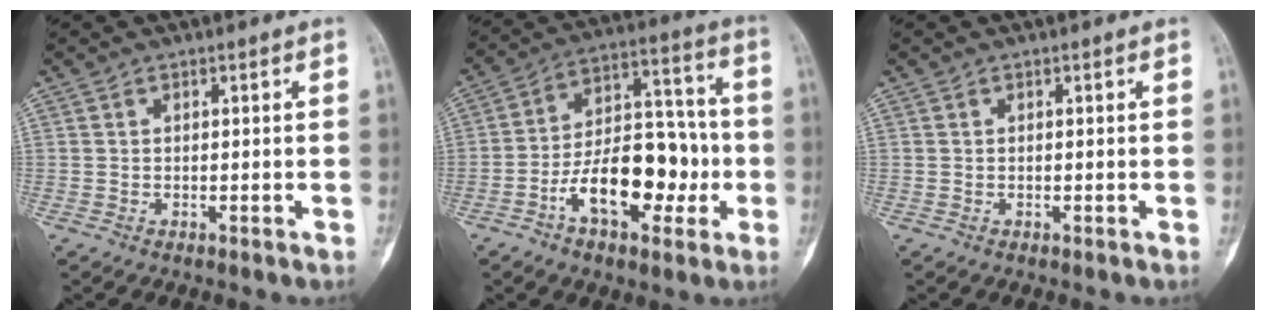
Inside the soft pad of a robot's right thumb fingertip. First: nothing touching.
{"total": 17.5, "force": [-5.2, 9.6, 13.6], "torque": [-0.191, 0.049, -0.086]}
{"total": 0.0}